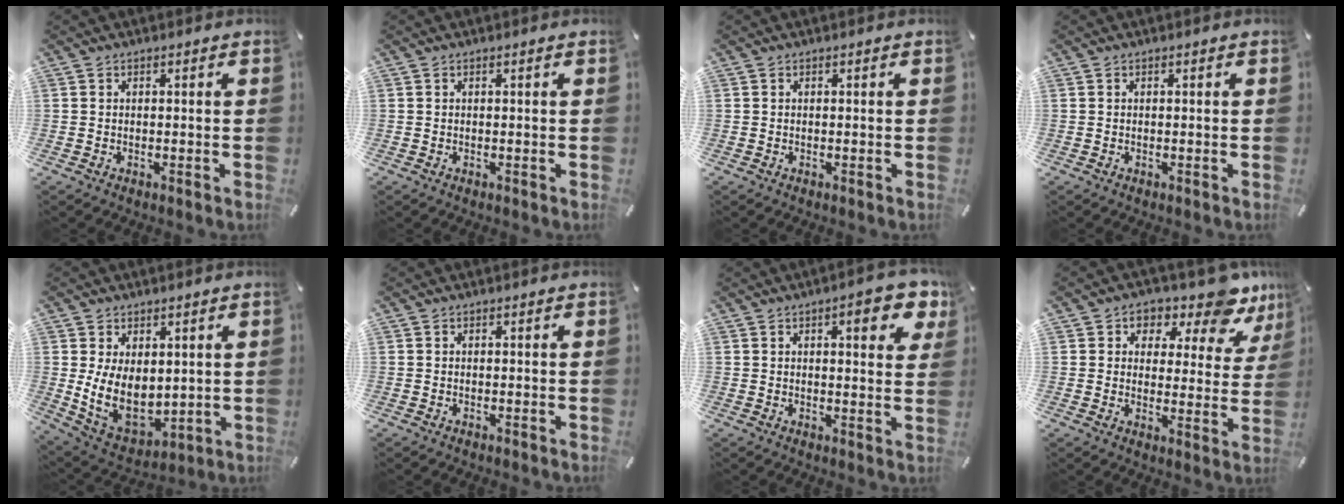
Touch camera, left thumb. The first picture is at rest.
{"total": 0.0}
{"total": 0.0}
{"total": 0.0}
{"total": 12.1, "force": [1.3, 8.6, 8.4], "torque": [-0.162, -0.020, 0.031]}
{"total": 0.0}
{"total": 8.8, "force": [4.3, 2.8, 7.1], "torque": [-0.094, -0.016, 0.065]}
{"total": 10.6, "force": [8.1, 4.5, 5.1], "torque": [-0.068, -0.066, 0.137]}